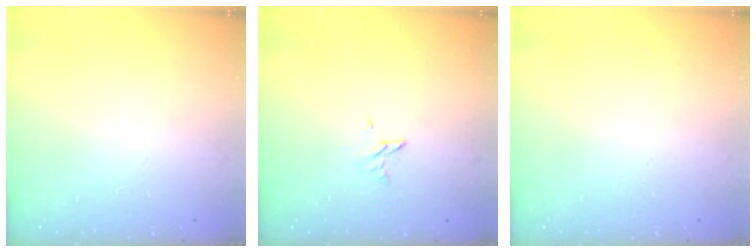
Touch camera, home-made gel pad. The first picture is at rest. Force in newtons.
{"total": 2.6, "press": 2.6, "slide": 0.3}
{"total": 0.0}